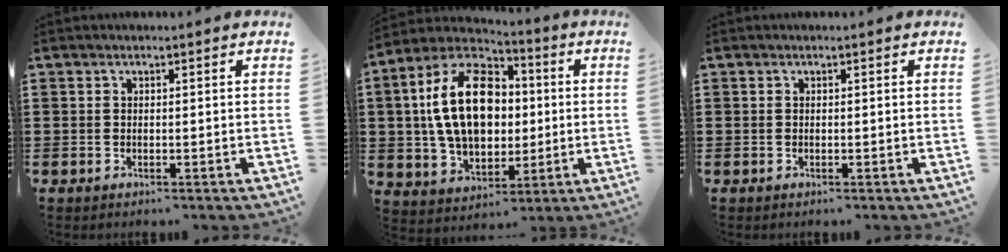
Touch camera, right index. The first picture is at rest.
{"total": 16.5, "force": [1.2, 10.6, 12.5], "torque": [-0.279, 0.016, 0.018]}
{"total": 0.0}